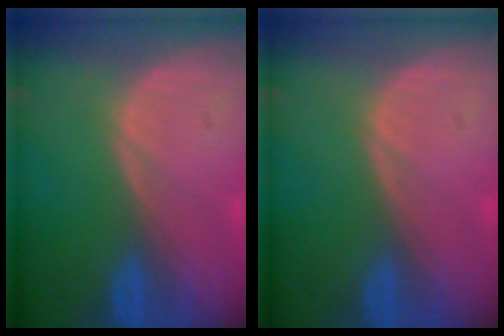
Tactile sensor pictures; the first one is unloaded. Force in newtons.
{"total": 0.0}